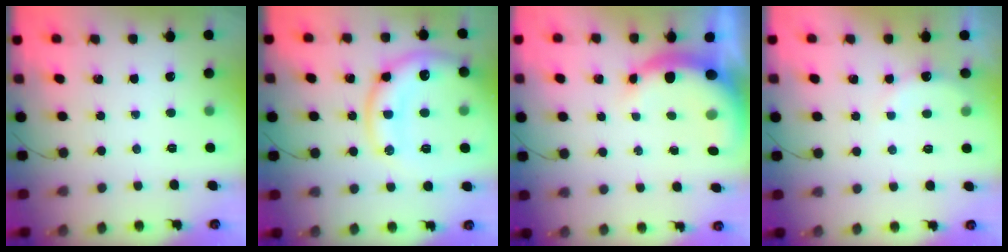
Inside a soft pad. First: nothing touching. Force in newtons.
{"total": 18.4, "press": 18.2, "slide": 2.2}
{"total": 8.4, "press": 8.3, "slide": 1.4}
{"total": 7.4, "press": 7.3, "slide": 1.4}